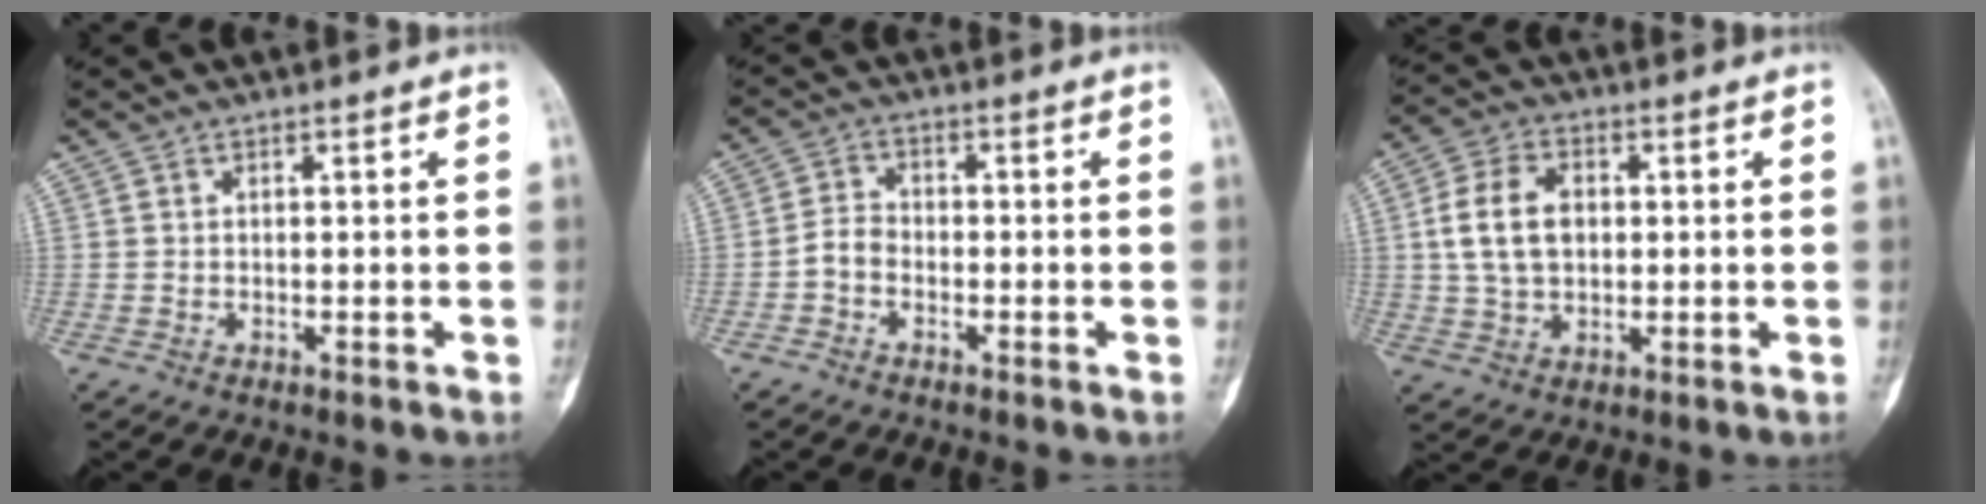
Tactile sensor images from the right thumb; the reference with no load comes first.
{"total": 3.2, "force": [-1.4, 2.2, 1.8], "torque": [-0.029, 0.015, -0.035]}
{"total": 9.7, "force": [1.1, 6.7, 7.0], "torque": [-0.120, 0.008, 0.022]}